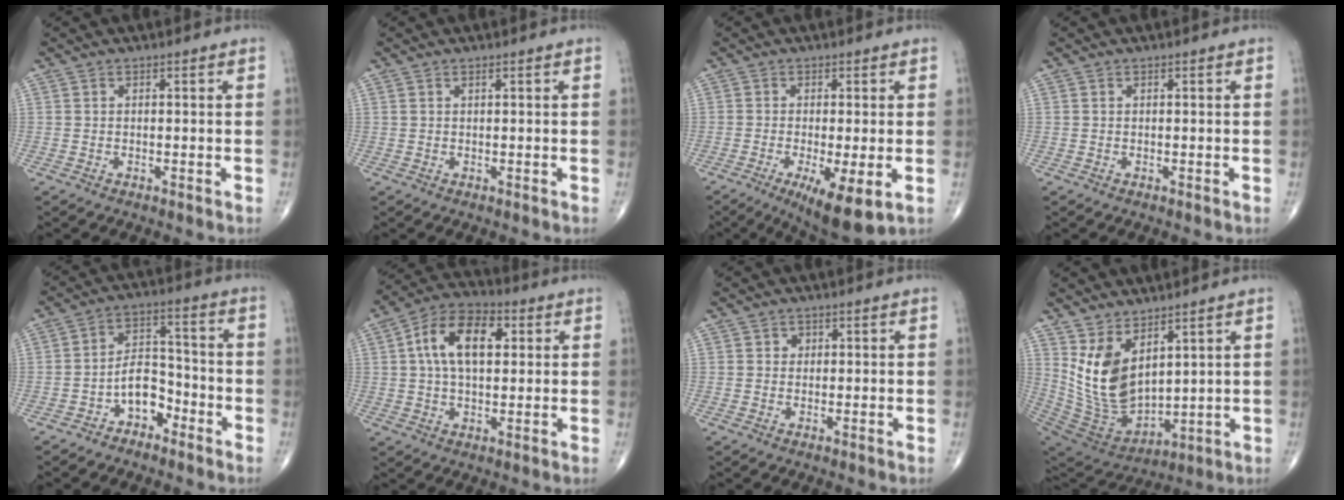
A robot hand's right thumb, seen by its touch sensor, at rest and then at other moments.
{"total": 0.5, "force": [0.4, 0.1, 0.4], "torque": [-0.010, 0.004, 0.008]}
{"total": 9.4, "force": [-3.2, 2.4, 8.5], "torque": [-0.138, -0.021, -0.048]}
{"total": 0.0}
{"total": 7.4, "force": [-4.0, 4.7, 4.1], "torque": [-0.039, 0.046, -0.075]}
{"total": 13.0, "force": [3.0, 7.3, 10.3], "torque": [-0.174, 0.019, 0.044]}
{"total": 1.3, "force": [0.3, 1.2, 0.3], "torque": [0.004, 0.001, 0.002]}
{"total": 13.3, "force": [5.5, 7.3, 9.7], "torque": [-0.163, -0.042, 0.135]}